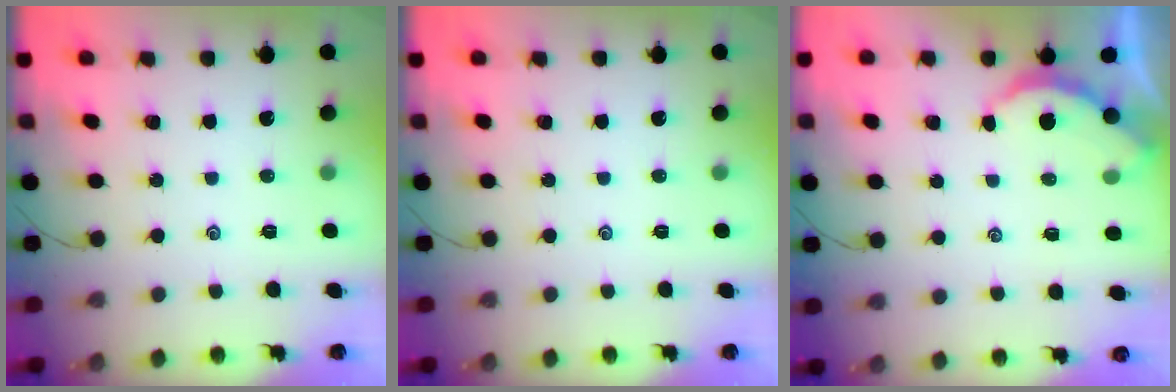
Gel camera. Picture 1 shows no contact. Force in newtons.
{"total": 0.0}
{"total": 2.3, "press": 2.3, "slide": 0.3}